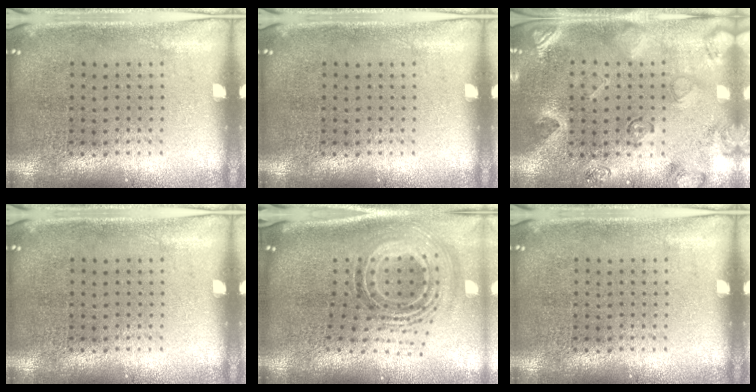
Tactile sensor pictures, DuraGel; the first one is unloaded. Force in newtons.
{"total": 0.0}
{"total": 2.3, "press": 1.9, "slide": 1.3}
{"total": 0.0}
{"total": 2.0, "press": 1.4, "slide": 1.3}
{"total": 0.0}